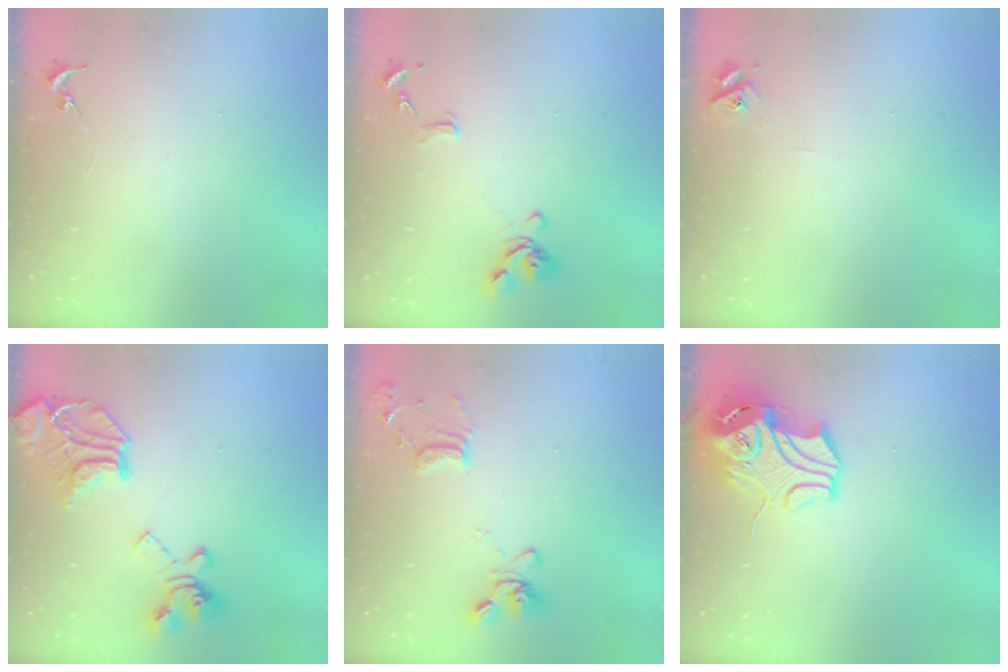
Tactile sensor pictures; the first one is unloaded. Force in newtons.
{"total": 11.6, "press": 11.5, "slide": 1.4}
{"total": 3.2, "press": 3.2, "slide": 0.4}
{"total": 22.2, "press": 22.1, "slide": 2.3}
{"total": 13.4, "press": 13.2, "slide": 2.2}
{"total": 12.7, "press": 12.5, "slide": 1.8}